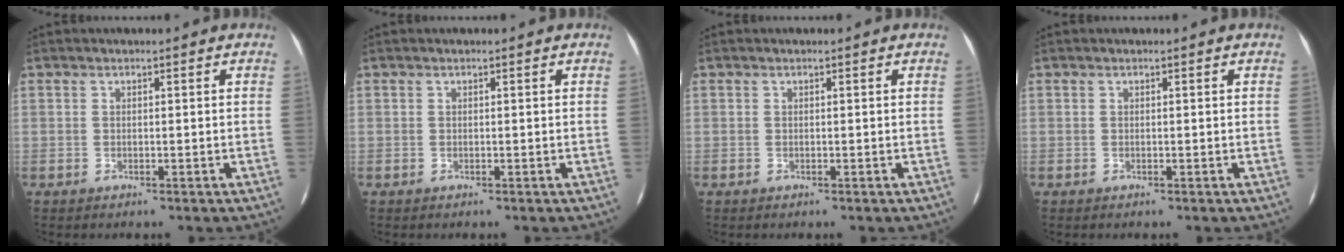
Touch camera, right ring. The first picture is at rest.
{"total": 0.0}
{"total": 0.0}
{"total": 0.0}